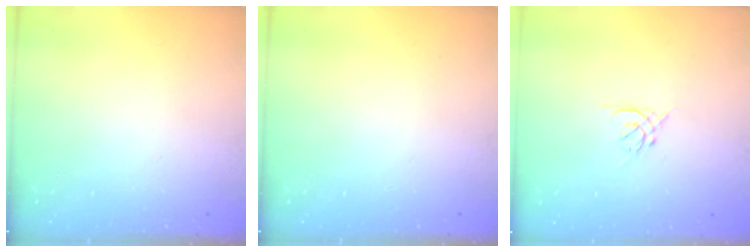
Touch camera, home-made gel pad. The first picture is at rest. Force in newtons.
{"total": 0.0}
{"total": 1.3, "press": 1.2, "slide": 0.5}